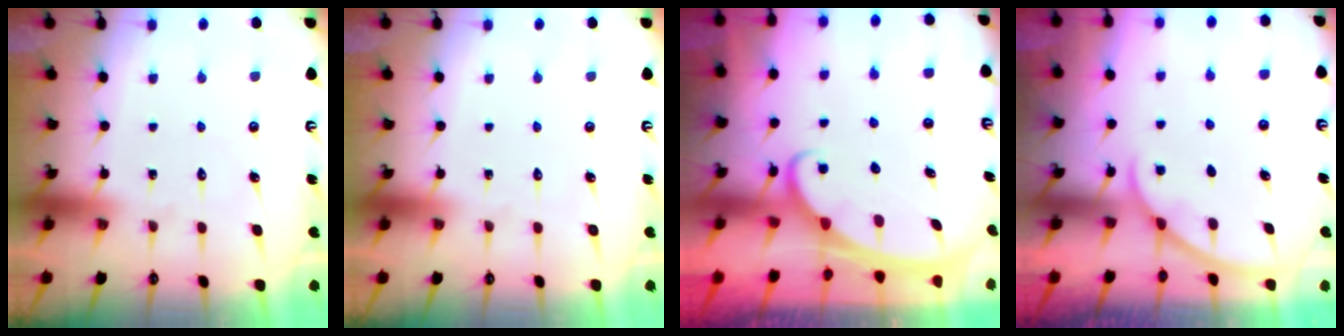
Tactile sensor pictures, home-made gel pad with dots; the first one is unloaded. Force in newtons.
{"total": 0.0}
{"total": 2.4, "press": 2.4, "slide": 0.3}
{"total": 0.8, "press": 0.8, "slide": 0.2}